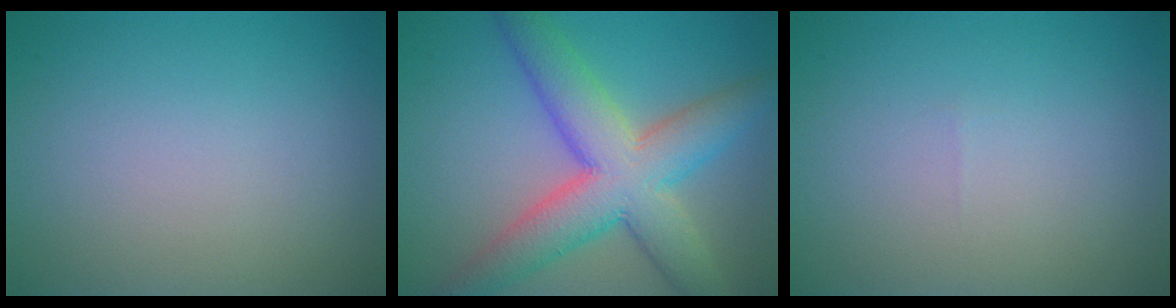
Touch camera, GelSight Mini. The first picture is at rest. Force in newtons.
{"total": 9.0, "press": 9.0, "slide": 0.3}
{"total": 0.0}